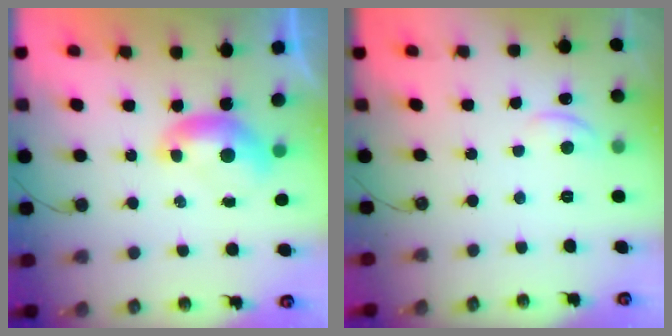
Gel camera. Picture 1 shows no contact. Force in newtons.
{"total": 0.5, "press": 0.0, "slide": 0.5}